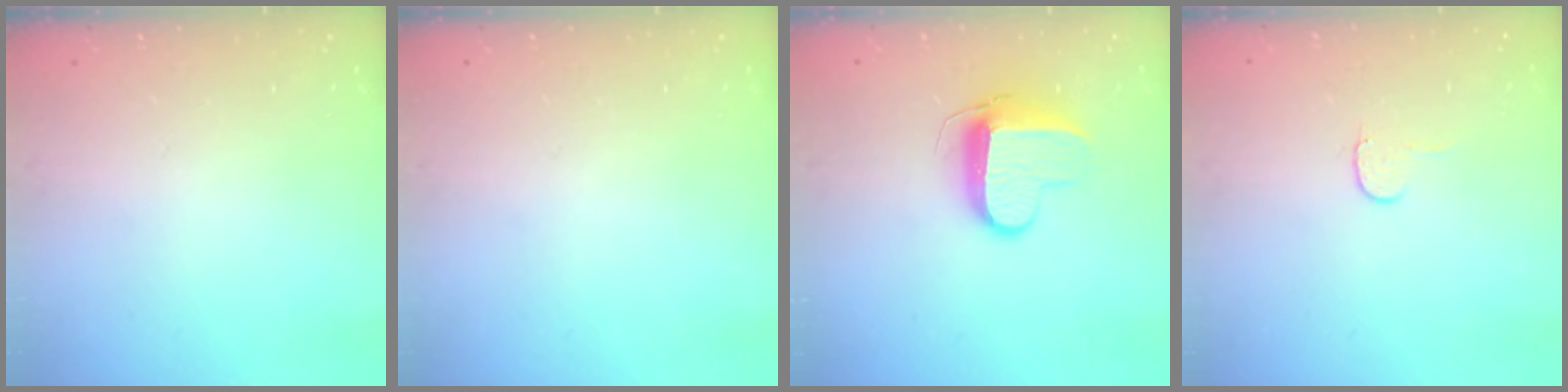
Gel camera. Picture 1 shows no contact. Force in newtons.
{"total": 0.0}
{"total": 10.3, "press": 10.3, "slide": 1.1}
{"total": 4.4, "press": 4.4, "slide": 0.3}